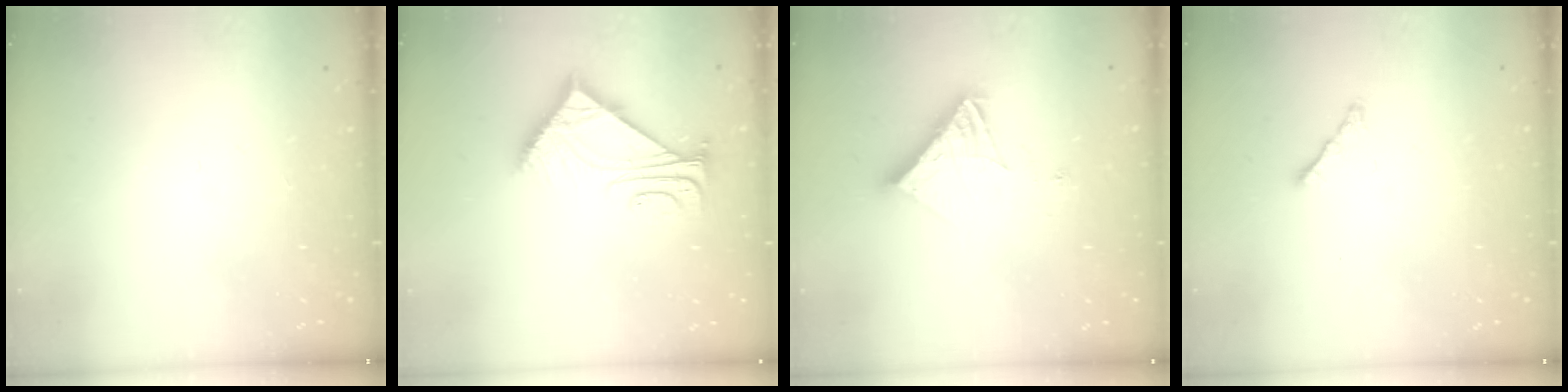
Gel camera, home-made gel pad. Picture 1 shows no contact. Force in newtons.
{"total": 7.5, "press": 7.4, "slide": 0.8}
{"total": 11.7, "press": 11.6, "slide": 1.5}
{"total": 2.3, "press": 2.2, "slide": 0.7}